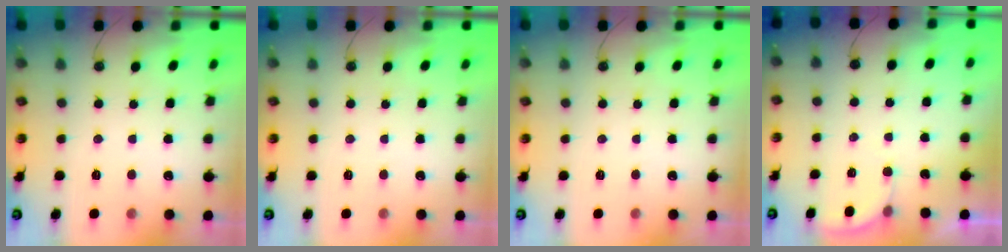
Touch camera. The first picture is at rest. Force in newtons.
{"total": 0.0}
{"total": 0.0}
{"total": 2.9, "press": 2.9, "slide": 0.2}